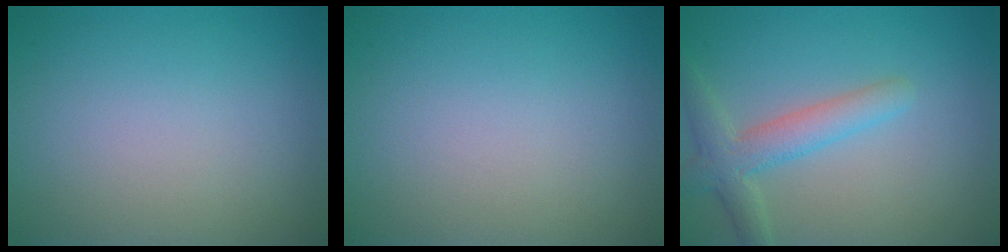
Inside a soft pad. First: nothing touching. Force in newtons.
{"total": 0.0}
{"total": 3.4, "press": 3.4, "slide": 0.3}